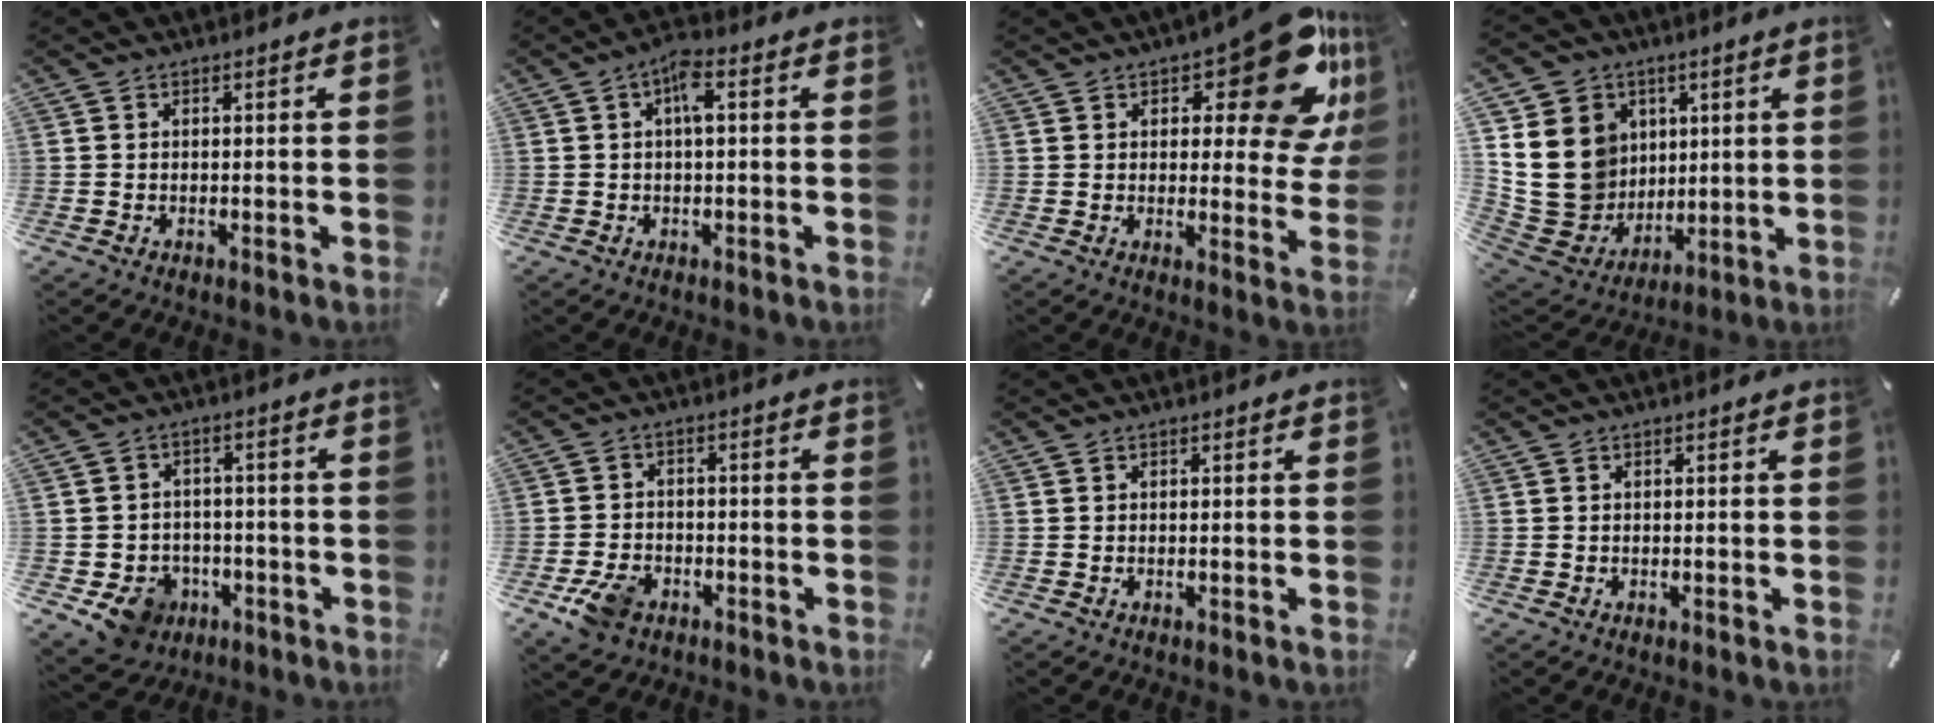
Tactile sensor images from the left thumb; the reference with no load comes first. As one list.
[{"total": 4.7, "force": [0.7, 1.7, 4.3], "torque": [-0.079, 0.010, 0.009]}, {"total": 17.7, "force": [9.4, 7.3, 13.1], "torque": [-0.151, -0.071, 0.151]}, {"total": 18.5, "force": [3.1, 16.6, 7.6], "torque": [-0.149, -0.017, 0.074]}, {"total": 8.3, "force": [-3.9, 6.8, 2.6], "torque": [-0.051, 0.029, -0.066]}, {"total": 6.8, "force": [-3.5, 4.8, 3.4], "torque": [-0.074, 0.016, -0.066]}, {"total": 0.0}, {"total": 0.0}]